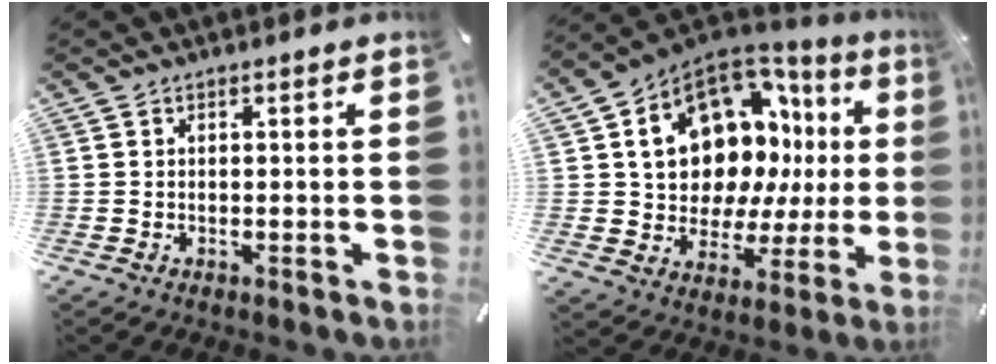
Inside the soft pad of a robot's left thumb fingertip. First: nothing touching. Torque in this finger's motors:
{"motor_torque": [2.54, 2.47, 1.60, -1.17, 0.62]}